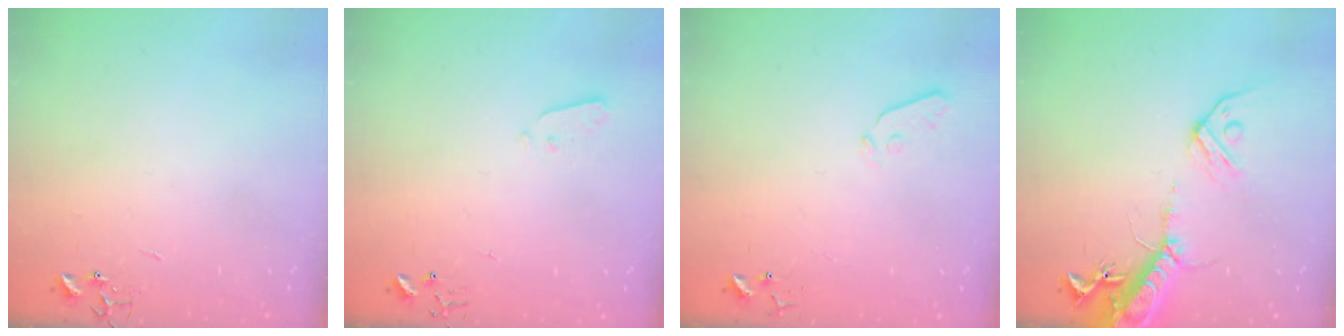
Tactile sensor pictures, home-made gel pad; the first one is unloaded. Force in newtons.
{"total": 3.5, "press": 3.5, "slide": 0.2}
{"total": 3.6, "press": 3.5, "slide": 0.7}
{"total": 16.9, "press": 16.5, "slide": 3.8}